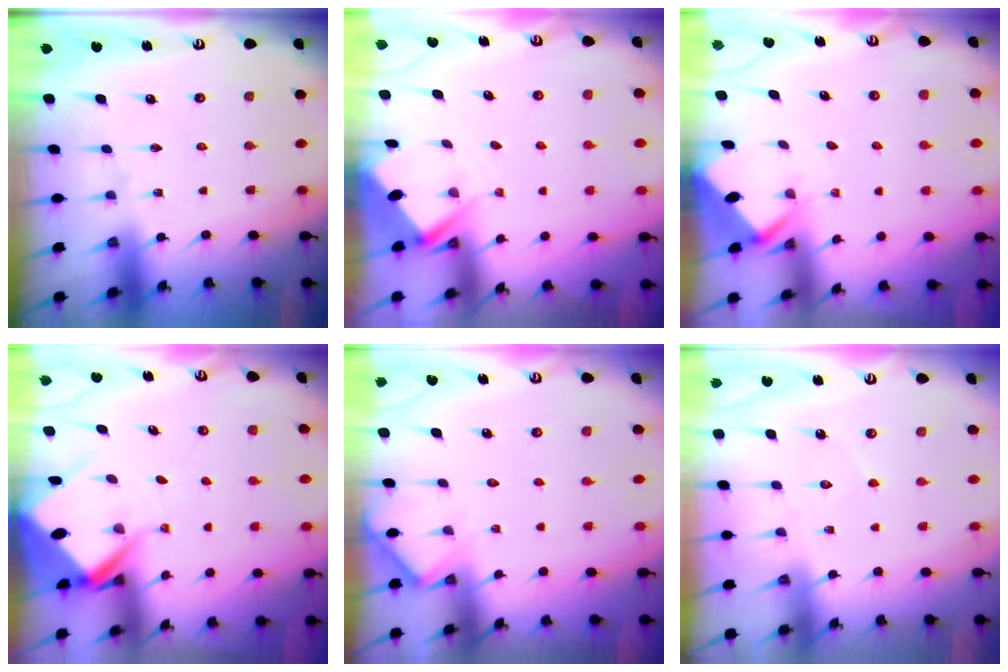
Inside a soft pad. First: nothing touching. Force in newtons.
{"total": 2.7, "press": 2.7, "slide": 0.4}
{"total": 2.4, "press": 2.4, "slide": 0.1}
{"total": 6.7, "press": 6.7, "slide": 0.7}
{"total": 4.8, "press": 4.7, "slide": 0.6}
{"total": 3.9, "press": 3.9, "slide": 0.3}